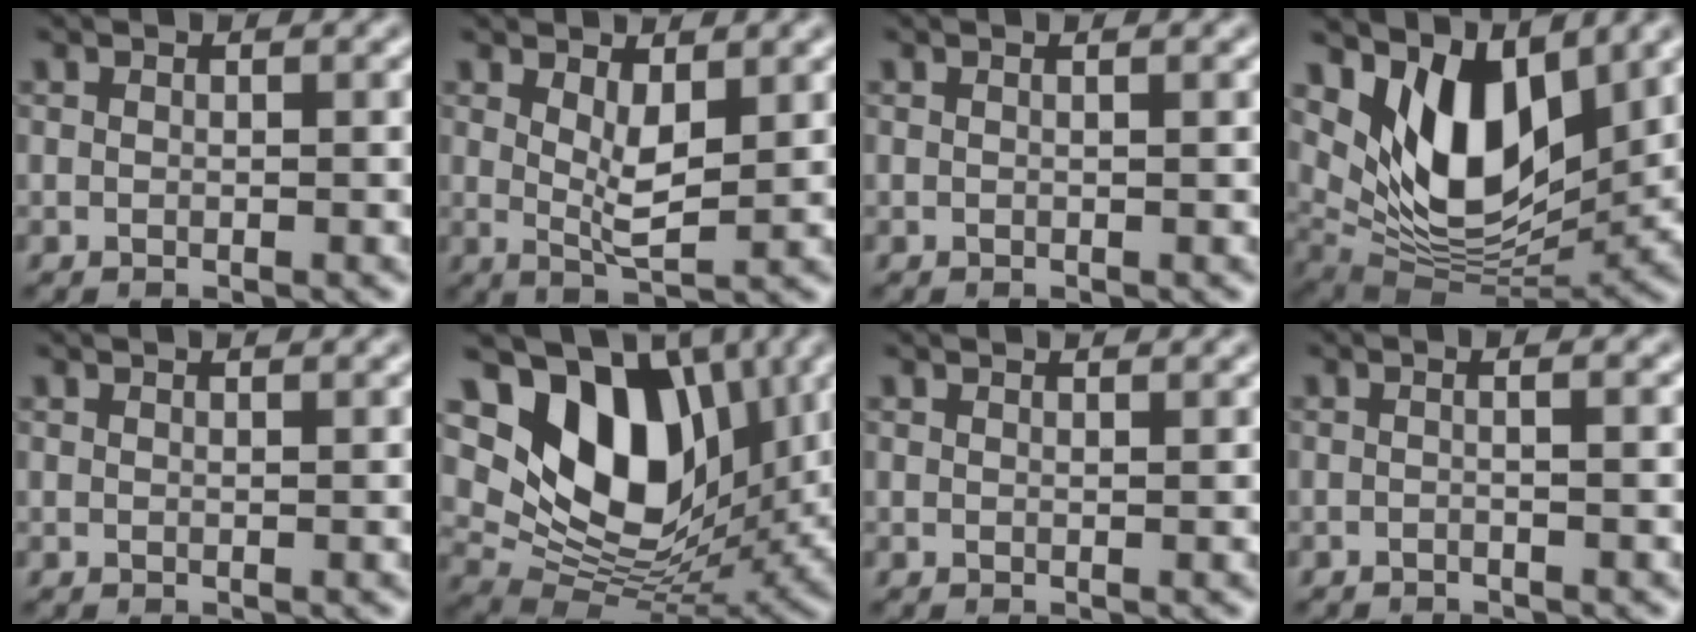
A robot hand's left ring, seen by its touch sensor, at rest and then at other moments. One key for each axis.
{"total": 2.8, "fx": 0.7, "fy": 0.9, "fz": 2.6, "tx": -0.059, "ty": -0.009, "tz": 0.022}
{"total": 0.6, "fx": 0.4, "fy": 0.3, "fz": 0.5, "tx": -0.003, "ty": 0.003, "tz": -0.002}
{"total": 9.4, "fx": 4.0, "fy": 5.1, "fz": 6.8, "tx": -0.123, "ty": -0.018, "tz": 0.083}
{"total": 1.9, "fx": 1.6, "fy": 0.7, "fz": 0.8, "tx": 0.005, "ty": 0.007, "tz": 0.001}
{"total": 11.4, "fx": 4.8, "fy": 7.2, "fz": 7.3, "tx": -0.128, "ty": -0.004, "tz": 0.091}
{"total": 2.2, "fx": 1.9, "fy": 0.7, "fz": 0.9, "tx": 0.005, "ty": 0.009, "tz": 0.005}
{"total": 1.3, "fx": -0.1, "fy": 0.4, "fz": 1.2, "tx": -0.019, "ty": 0.004, "tz": -0.013}